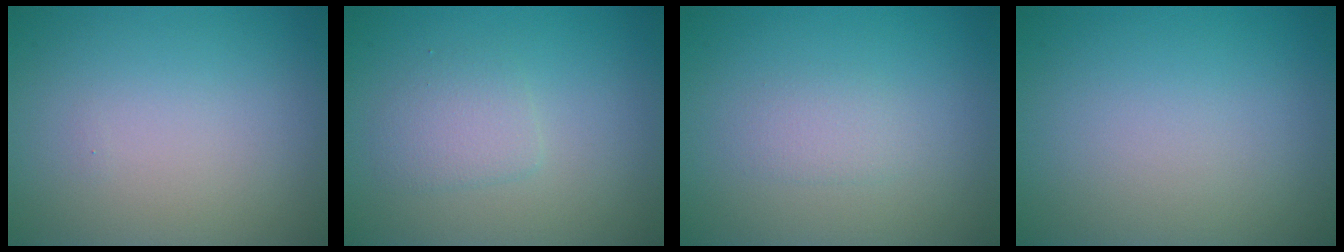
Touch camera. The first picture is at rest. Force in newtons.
{"total": 1.9, "press": 1.9, "slide": 0.1}
{"total": 1.2, "press": 1.2, "slide": 0.3}
{"total": 0.0}